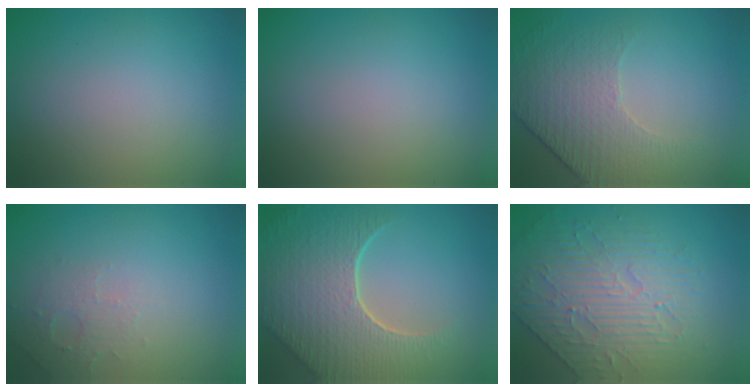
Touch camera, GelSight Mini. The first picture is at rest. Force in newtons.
{"total": 0.0}
{"total": 4.5, "press": 3.6, "slide": 2.7}
{"total": 1.8, "press": 1.7, "slide": 0.4}
{"total": 8.7, "press": 6.1, "slide": 6.1}
{"total": 4.4, "press": 4.3, "slide": 0.8}